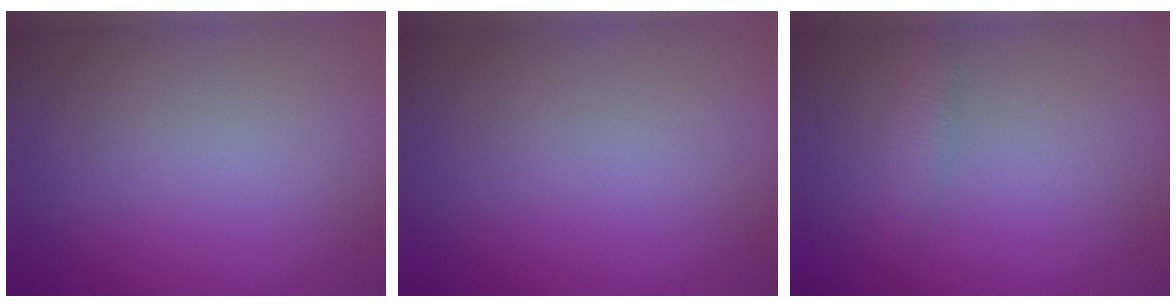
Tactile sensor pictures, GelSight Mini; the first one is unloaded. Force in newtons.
{"total": 0.0}
{"total": 1.3, "press": 1.3, "slide": 0.0}